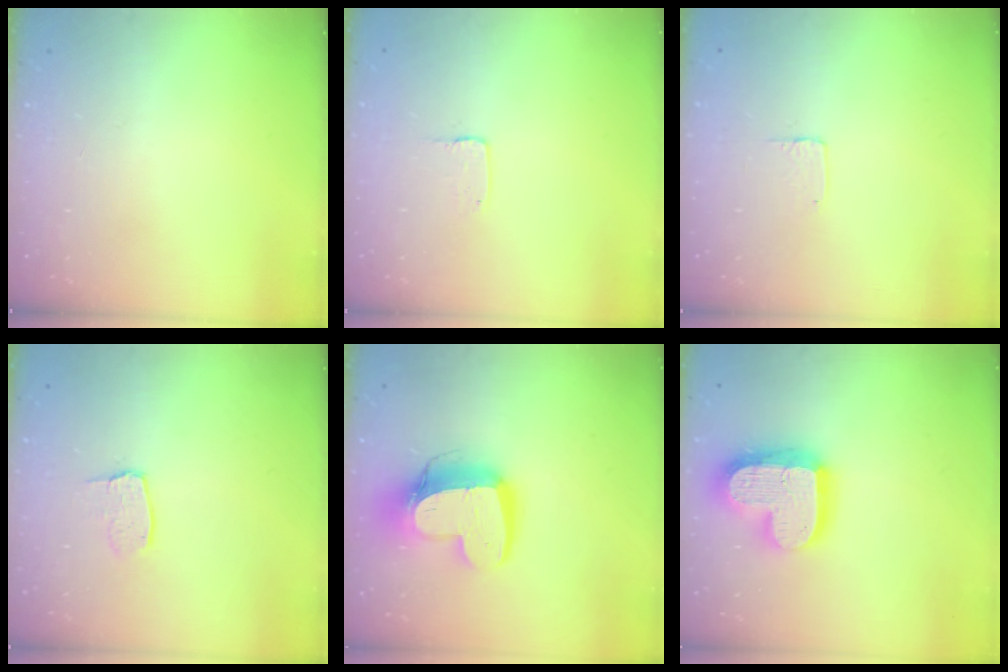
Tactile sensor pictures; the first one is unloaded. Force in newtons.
{"total": 2.0, "press": 2.0, "slide": 0.2}
{"total": 3.7, "press": 3.6, "slide": 0.3}
{"total": 3.0, "press": 3.0, "slide": 0.2}
{"total": 15.5, "press": 15.4, "slide": 1.8}
{"total": 18.7, "press": 18.6, "slide": 1.5}